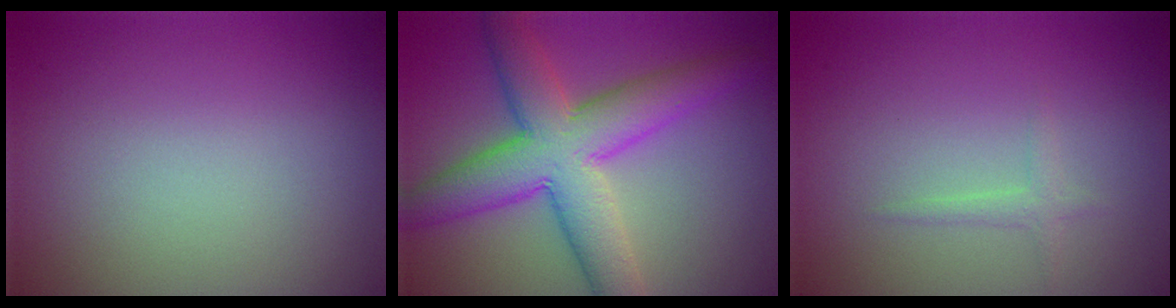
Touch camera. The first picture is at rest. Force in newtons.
{"total": 8.4, "press": 8.4, "slide": 0.2}
{"total": 1.0, "press": 1.0, "slide": 0.1}